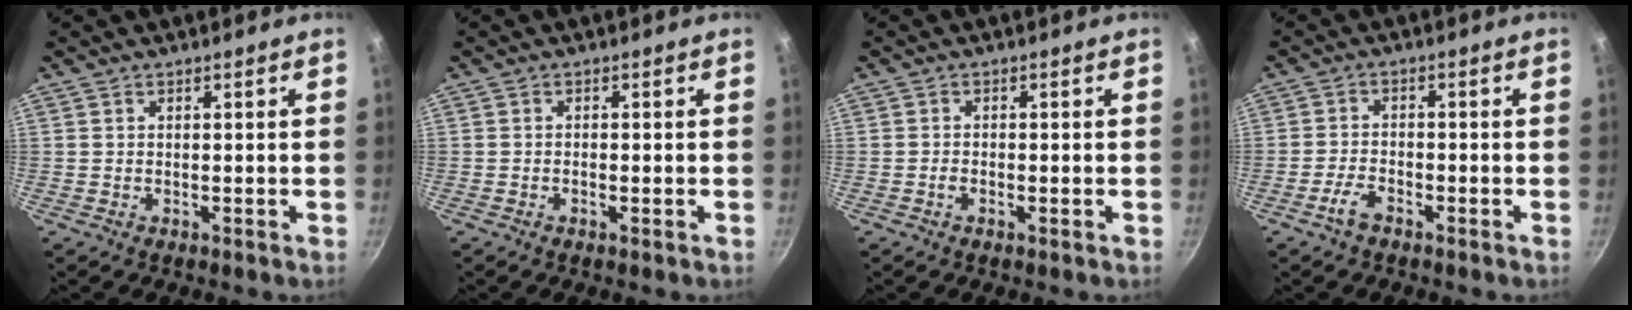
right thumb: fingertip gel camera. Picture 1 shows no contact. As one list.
[{"total": 1.0, "force": [-0.3, 0.2, 1.0], "torque": [-0.023, 0.001, -0.007]}, {"total": 1.2, "force": [-0.5, 0.3, 1.1], "torque": [-0.031, 0.003, -0.014]}, {"total": 3.6, "force": [-2.4, 1.4, 2.3], "torque": [-0.051, 0.018, -0.047]}]